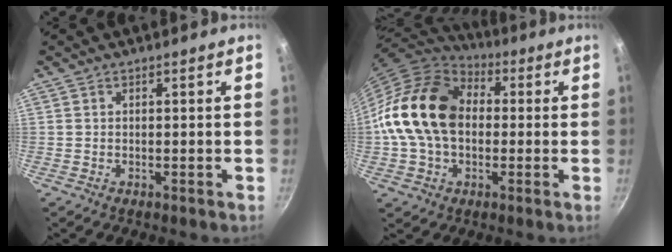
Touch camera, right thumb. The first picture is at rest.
{"total": 19.1, "force": [0.5, 13.8, 13.3], "torque": [-0.224, 0.036, -0.004]}